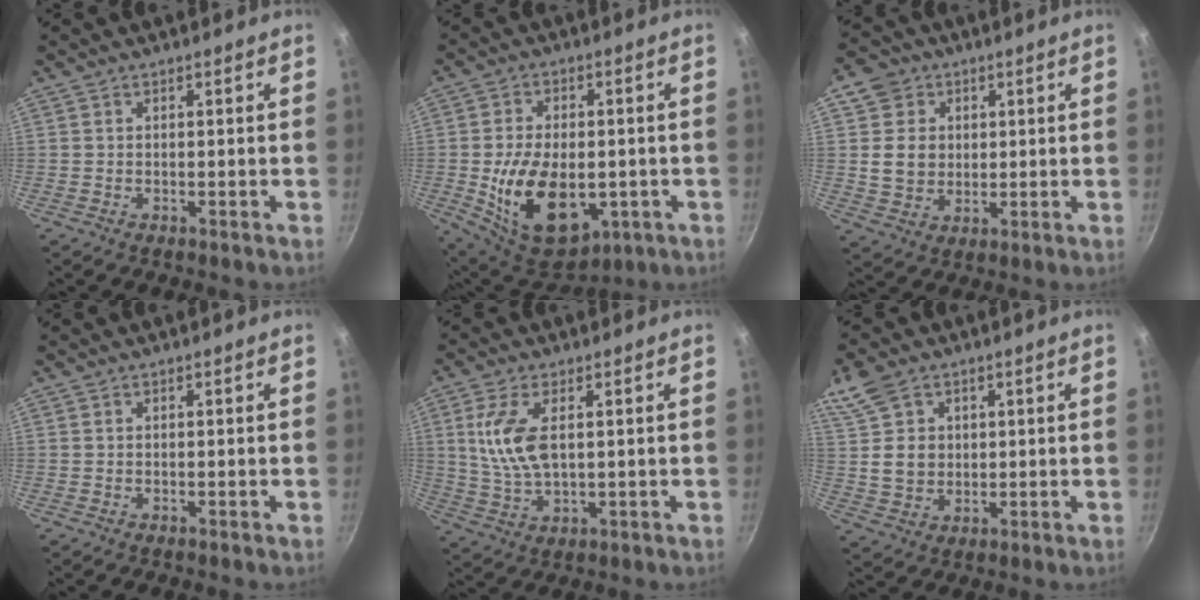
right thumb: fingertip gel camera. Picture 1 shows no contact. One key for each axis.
{"total": 18.1, "fx": -3.1, "fy": 11.3, "fz": 13.8, "tx": -0.217, "ty": -0.005, "tz": -0.033}
{"total": 8.7, "fx": 2.2, "fy": 7.7, "fz": 3.3, "tx": -0.018, "ty": -0.006, "tz": 0.041}
{"total": 0.0}
{"total": 9.6, "fx": 2.0, "fy": 4.7, "fz": 8.1, "tx": -0.164, "ty": -0.004, "tz": 0.043}
{"total": 9.6, "fx": 3.8, "fy": 7.3, "fz": 5.0, "tx": -0.078, "ty": -0.019, "tz": 0.075}